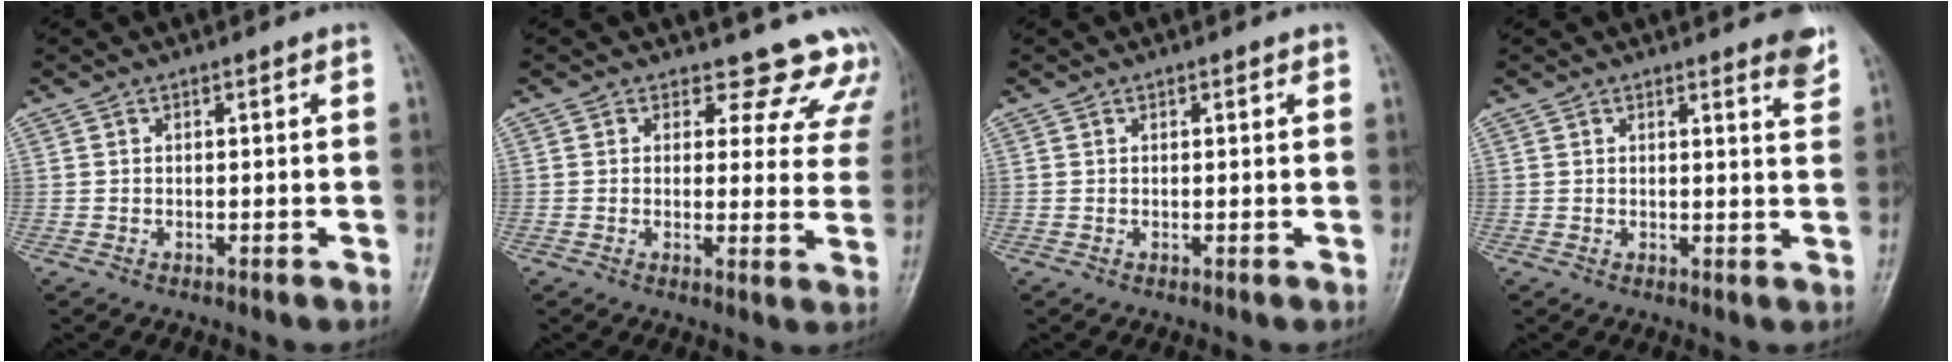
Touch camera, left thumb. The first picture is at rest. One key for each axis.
{"total": 12.5, "fx": 11.4, "fy": 5.1, "fz": 0.7, "tx": 0.049, "ty": -0.084, "tz": 0.091}
{"total": 0.8, "fx": 0.5, "fy": 0.4, "fz": 0.5, "tx": -0.005, "ty": -0.001, "tz": 0.004}
{"total": 3.9, "fx": 3.1, "fy": 0.7, "fz": 2.3, "tx": -0.018, "ty": -0.023, "tz": 0.028}